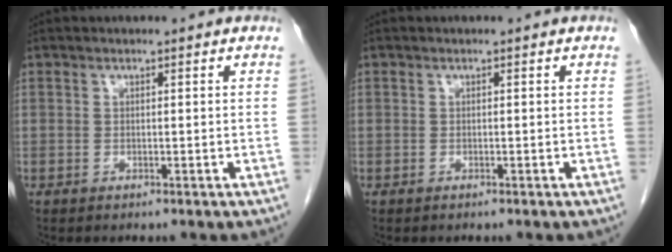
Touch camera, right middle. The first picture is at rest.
{"total": 0.0}